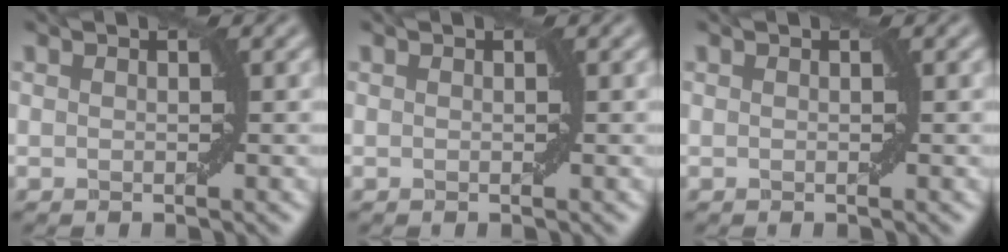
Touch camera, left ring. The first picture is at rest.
{"total": 0.0}
{"total": 0.0}